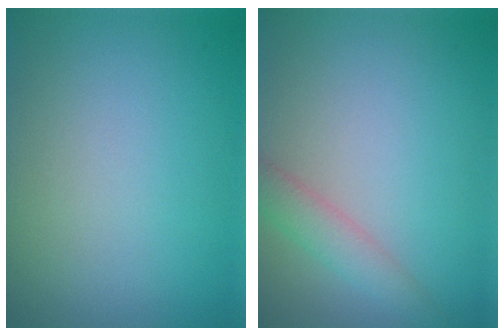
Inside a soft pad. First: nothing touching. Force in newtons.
{"total": 2.2, "press": 2.2, "slide": 0.2}